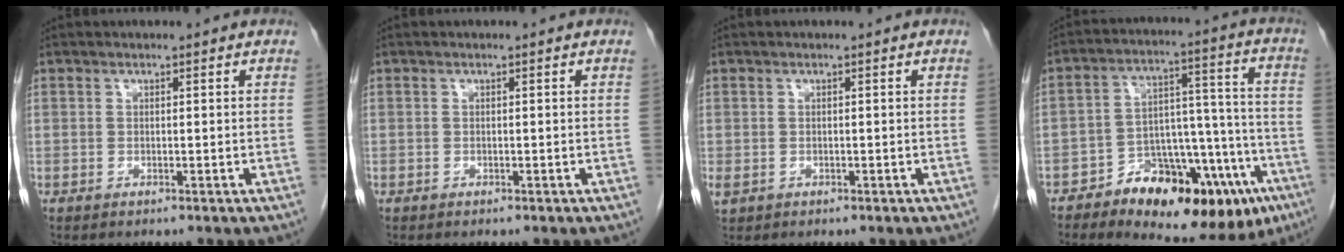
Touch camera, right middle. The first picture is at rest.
{"total": 0.0}
{"total": 1.2, "force": [-0.3, 1.0, 0.6], "torque": [-0.021, -0.001, 0.001]}
{"total": 20.1, "force": [-12.2, 8.3, 13.6], "torque": [-0.142, 0.055, -0.174]}